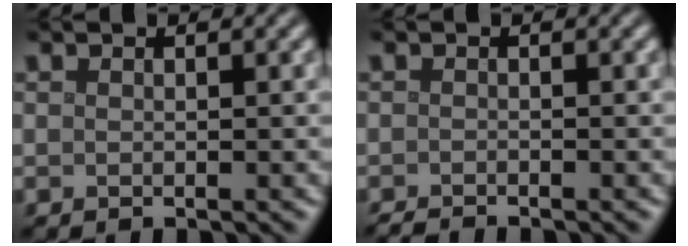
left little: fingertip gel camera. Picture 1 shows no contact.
{"total": 1.3, "force": [-1.2, 0.1, 0.4], "torque": [-0.001, -0.004, -0.024]}